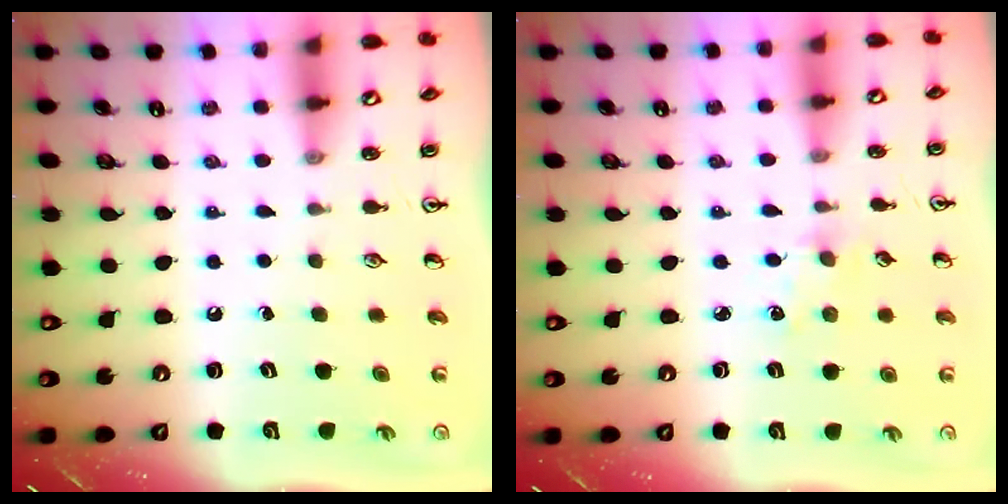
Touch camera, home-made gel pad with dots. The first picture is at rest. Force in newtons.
{"total": 2.6, "press": 2.6, "slide": 0.4}